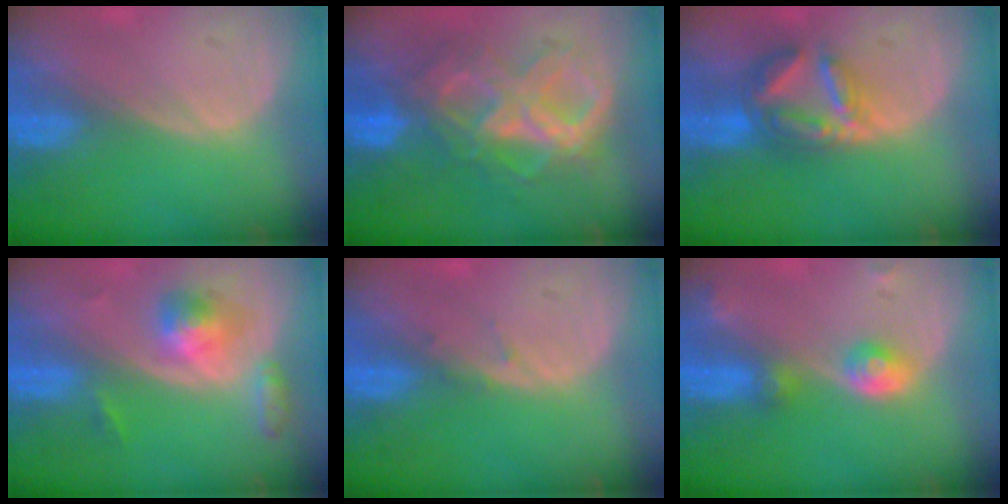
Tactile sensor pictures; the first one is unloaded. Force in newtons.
{"total": 9.9, "press": 9.8, "slide": 1.3}
{"total": 7.2, "press": 6.3, "slide": 3.5}
{"total": 5.2, "press": 4.9, "slide": 1.7}
{"total": 0.9, "press": 0.6, "slide": 0.6}
{"total": 4.2, "press": 4.0, "slide": 1.4}